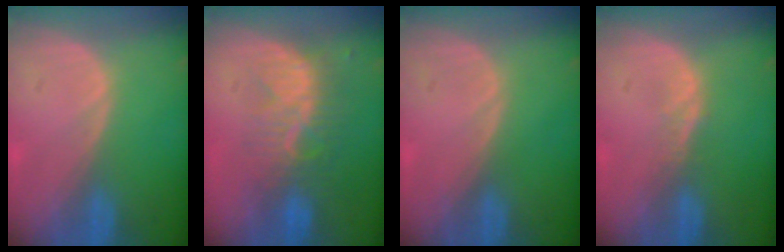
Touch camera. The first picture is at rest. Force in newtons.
{"total": 8.2, "press": 7.4, "slide": 3.6}
{"total": 0.0}
{"total": 1.1, "press": 1.1, "slide": 0.1}